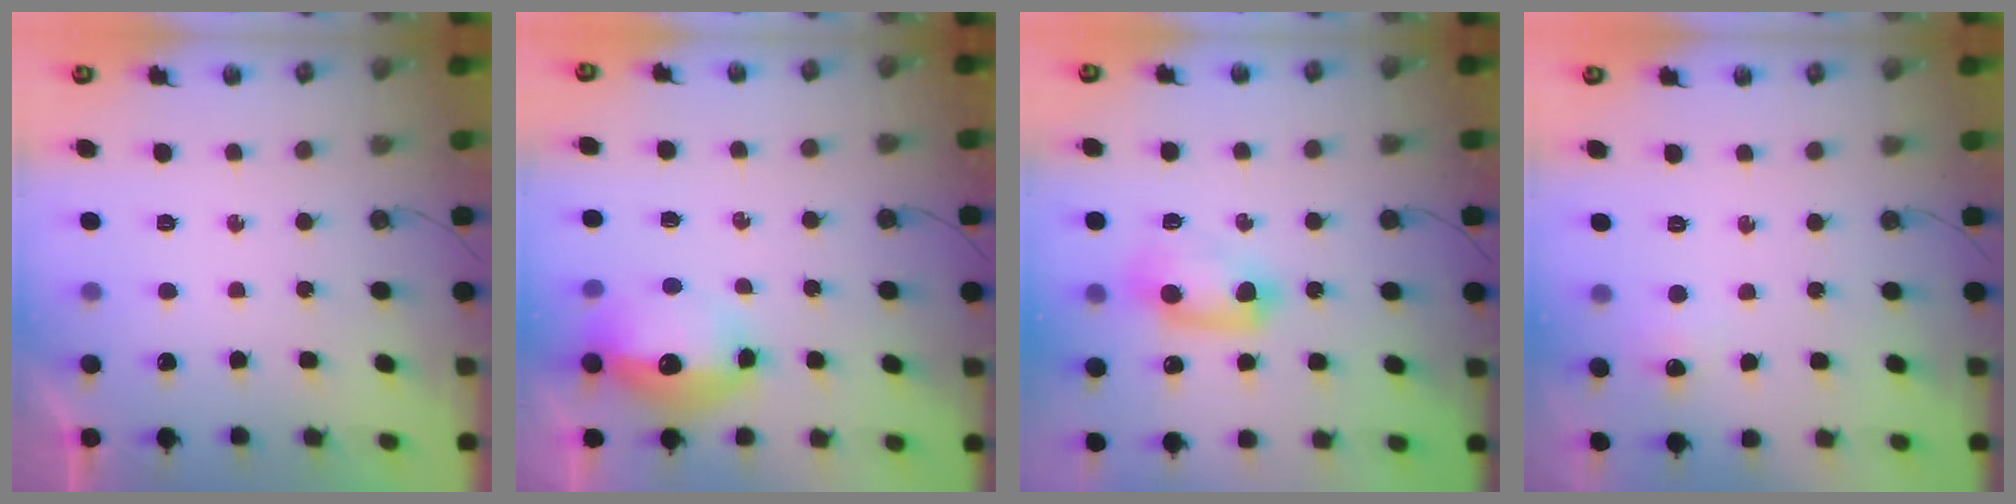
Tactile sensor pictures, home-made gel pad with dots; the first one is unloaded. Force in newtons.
{"total": 13.3, "press": 13.2, "slide": 1.3}
{"total": 10.9, "press": 10.4, "slide": 3.4}
{"total": 5.3, "press": 5.2, "slide": 0.7}